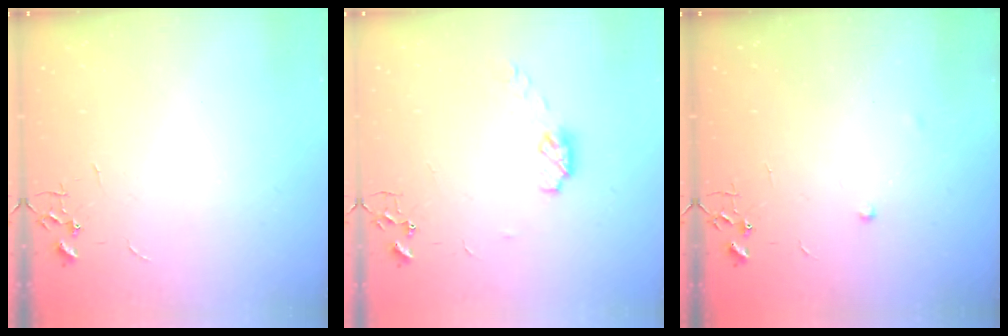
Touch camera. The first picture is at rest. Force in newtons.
{"total": 6.1, "press": 6.1, "slide": 0.3}
{"total": 4.6, "press": 4.4, "slide": 1.1}